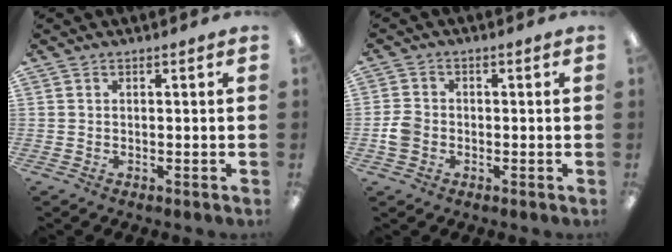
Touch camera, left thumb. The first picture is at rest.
{"total": 4.0, "force": [-1.1, 3.3, 2.0], "torque": [-0.039, 0.007, -0.021]}